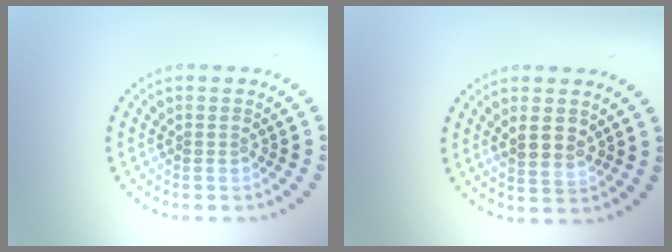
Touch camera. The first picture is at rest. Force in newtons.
{"total": 2.4, "press": 2.3, "slide": 0.7}